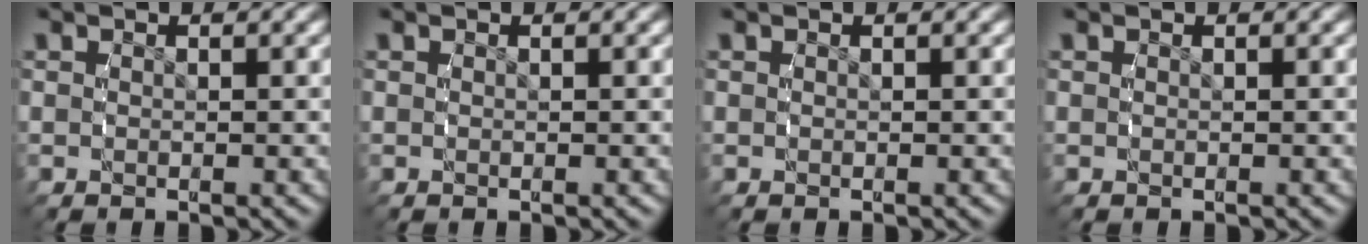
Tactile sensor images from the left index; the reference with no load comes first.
{"total": 0.0}
{"total": 0.0}
{"total": 0.0}